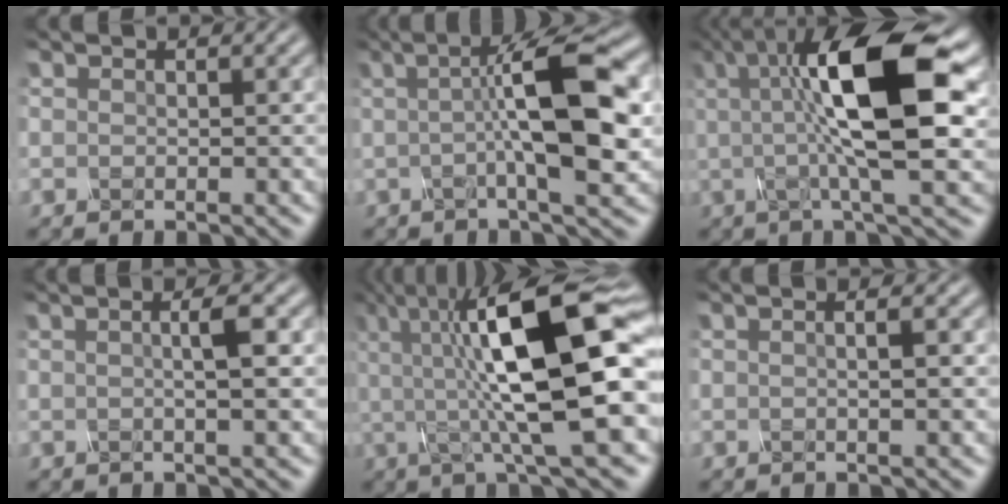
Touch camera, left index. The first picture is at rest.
{"total": 9.5, "force": [0.9, 2.0, 9.2], "torque": [-0.124, 0.014, 0.011]}
{"total": 12.5, "force": [2.4, 3.0, 11.9], "torque": [-0.184, 0.016, 0.043]}
{"total": 3.0, "force": [0.4, 0.7, 2.9], "torque": [-0.031, 0.006, -0.001]}
{"total": 13.6, "force": [1.9, 3.6, 13.0], "torque": [-0.201, 0.014, 0.030]}
{"total": 2.8, "force": [0.8, 1.3, 2.4], "torque": [0.000, 0.012, -0.016]}